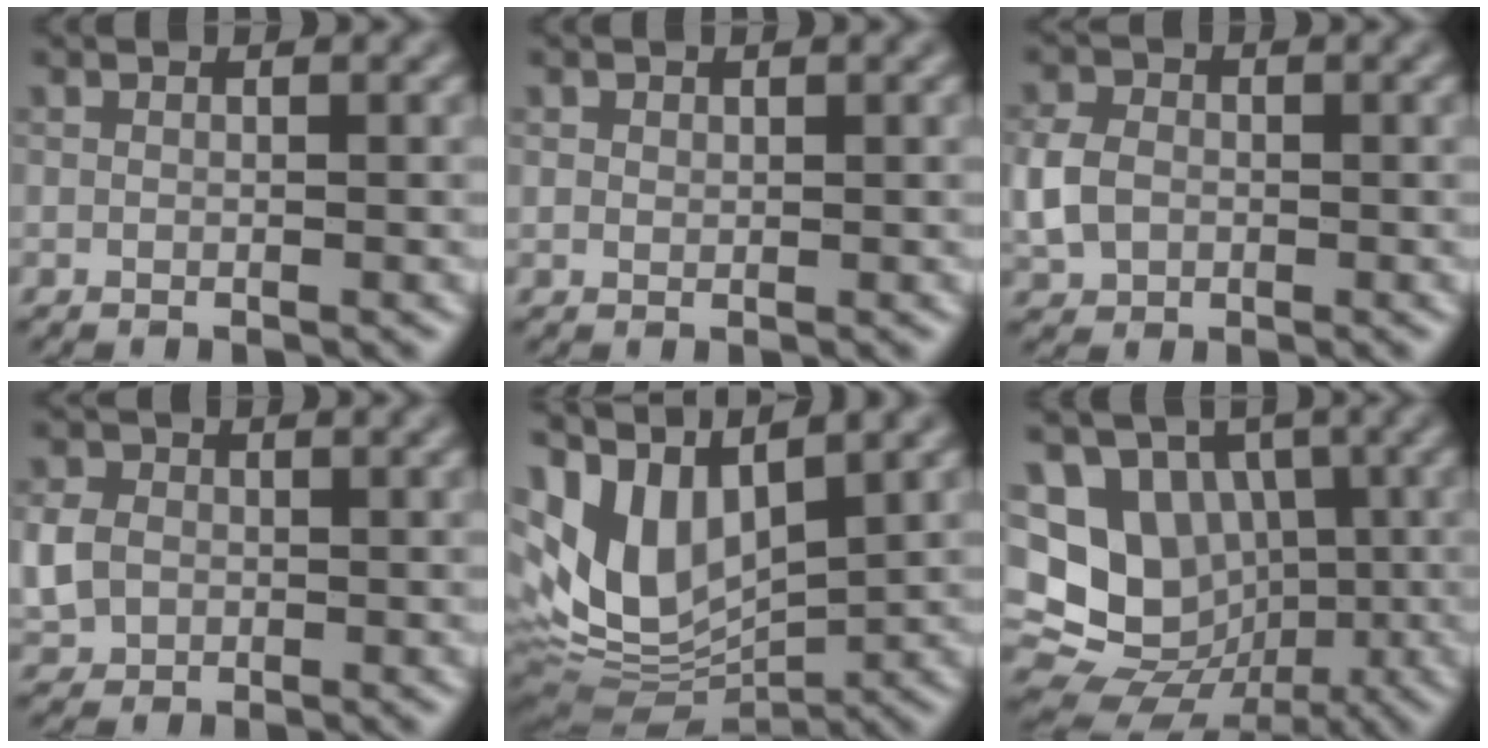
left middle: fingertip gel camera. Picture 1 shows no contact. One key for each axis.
{"total": 0.7, "fx": 0.4, "fy": 0.5, "fz": 0.2, "tx": -0.002, "ty": -0.001, "tz": 0.009}
{"total": 3.4, "fx": -0.5, "fy": 2.7, "fz": 1.9, "tx": -0.045, "ty": 0.002, "tz": -0.015}
{"total": 3.3, "fx": -0.2, "fy": 2.8, "fz": 1.6, "tx": -0.037, "ty": 0.003, "tz": -0.006}
{"total": 8.5, "fx": 2.8, "fy": 4.6, "fz": 6.5, "tx": -0.142, "ty": -0.004, "tz": 0.057}
{"total": 14.0, "fx": 0.4, "fy": 12.4, "fz": 6.5, "tx": -0.135, "ty": 0.031, "tz": -0.004}